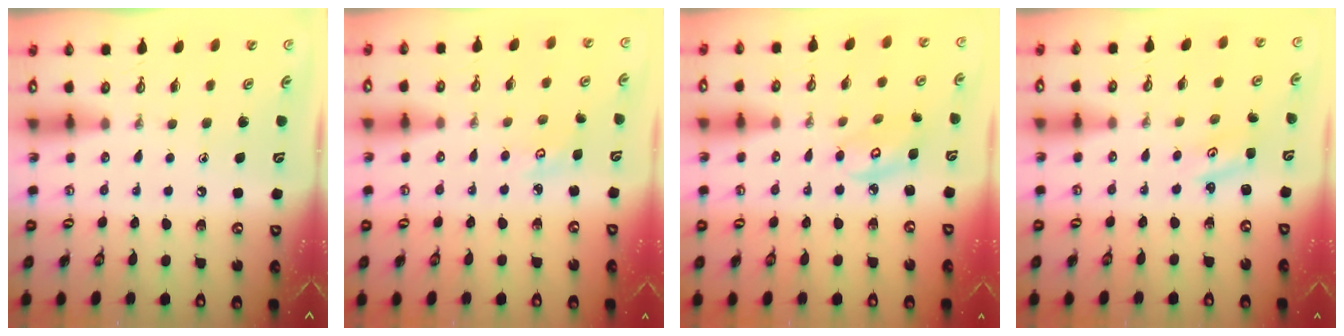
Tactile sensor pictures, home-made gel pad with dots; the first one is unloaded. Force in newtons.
{"total": 3.8, "press": 3.8, "slide": 0.5}
{"total": 5.1, "press": 5.1, "slide": 0.2}
{"total": 2.0, "press": 2.0, "slide": 0.2}